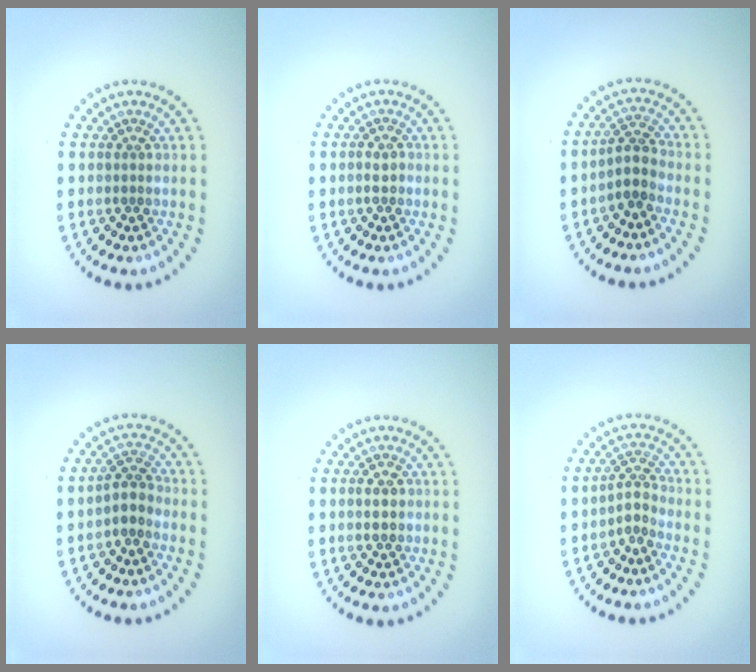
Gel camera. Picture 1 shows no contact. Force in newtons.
{"total": 1.2, "press": 1.2, "slide": 0.3}
{"total": 2.6, "press": 2.0, "slide": 1.6}
{"total": 2.2, "press": 1.9, "slide": 1.2}
{"total": 2.3, "press": 2.3, "slide": 0.1}
{"total": 2.0, "press": 1.6, "slide": 1.3}